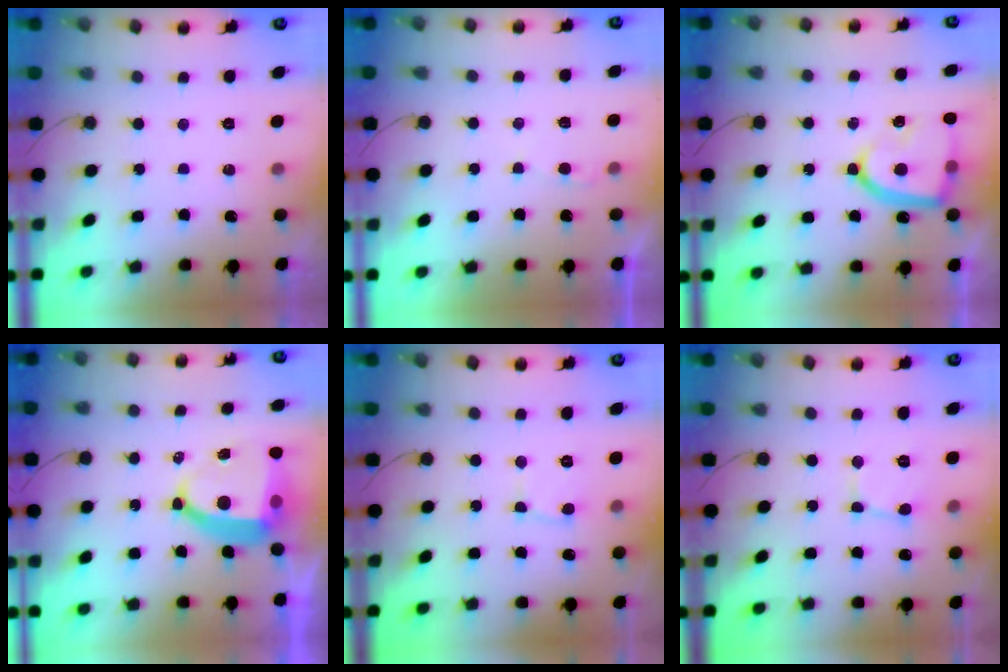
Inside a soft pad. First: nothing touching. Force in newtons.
{"total": 2.2, "press": 2.2, "slide": 0.2}
{"total": 15.6, "press": 15.5, "slide": 1.4}
{"total": 10.2, "press": 10.1, "slide": 1.2}
{"total": 2.7, "press": 2.7, "slide": 0.2}
{"total": 2.3, "press": 2.3, "slide": 0.1}